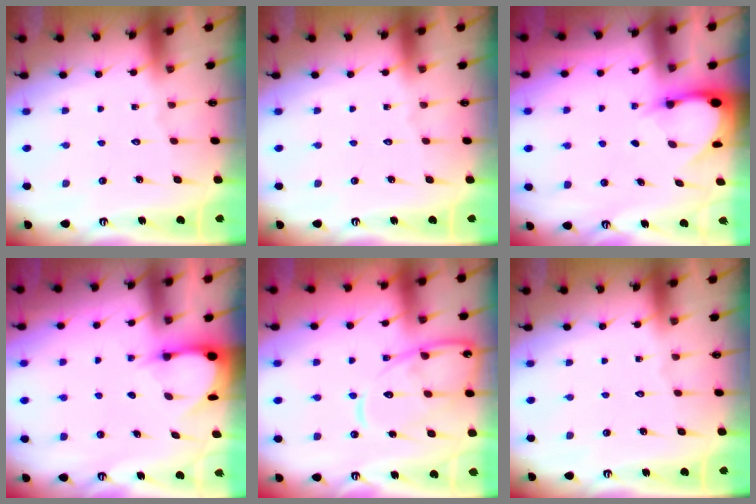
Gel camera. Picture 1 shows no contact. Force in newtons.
{"total": 0.0}
{"total": 3.1, "press": 3.1, "slide": 0.1}
{"total": 3.4, "press": 3.4, "slide": 0.3}
{"total": 14.1, "press": 14.0, "slide": 1.4}
{"total": 0.0}